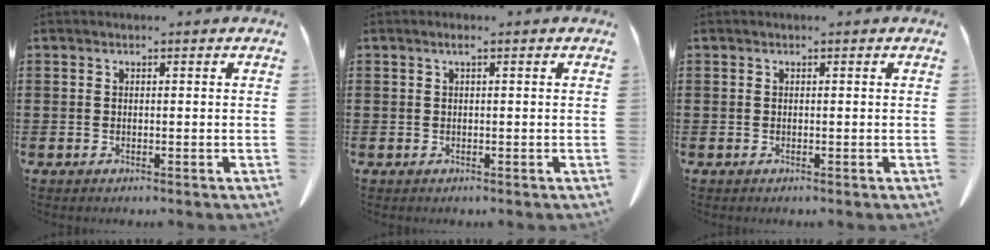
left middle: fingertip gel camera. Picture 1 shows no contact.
{"total": 0.7, "force": [0.1, 0.1, 0.7], "torque": [-0.014, 0.001, 0.002]}
{"total": 0.0}